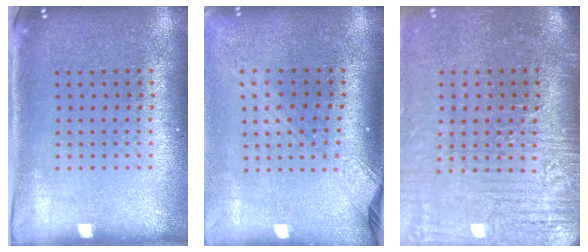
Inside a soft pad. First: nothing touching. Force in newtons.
{"total": 2.2, "press": 1.6, "slide": 1.5}
{"total": 4.2, "press": 3.6, "slide": 2.1}